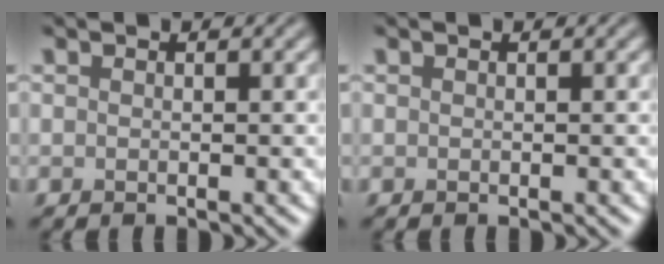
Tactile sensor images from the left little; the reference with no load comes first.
{"total": 0.0}